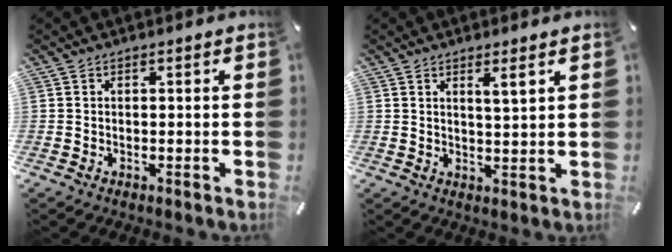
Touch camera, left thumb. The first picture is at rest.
{"total": 3.7, "force": [2.1, 0.2, 3.0], "torque": [-0.055, -0.006, 0.033]}